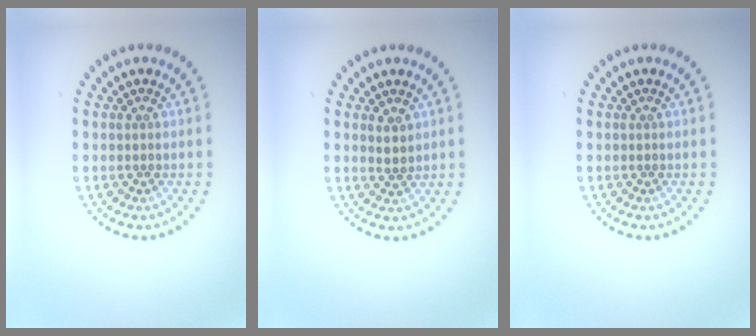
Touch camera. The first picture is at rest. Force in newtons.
{"total": 1.4, "press": 1.2, "slide": 0.8}
{"total": 0.0}